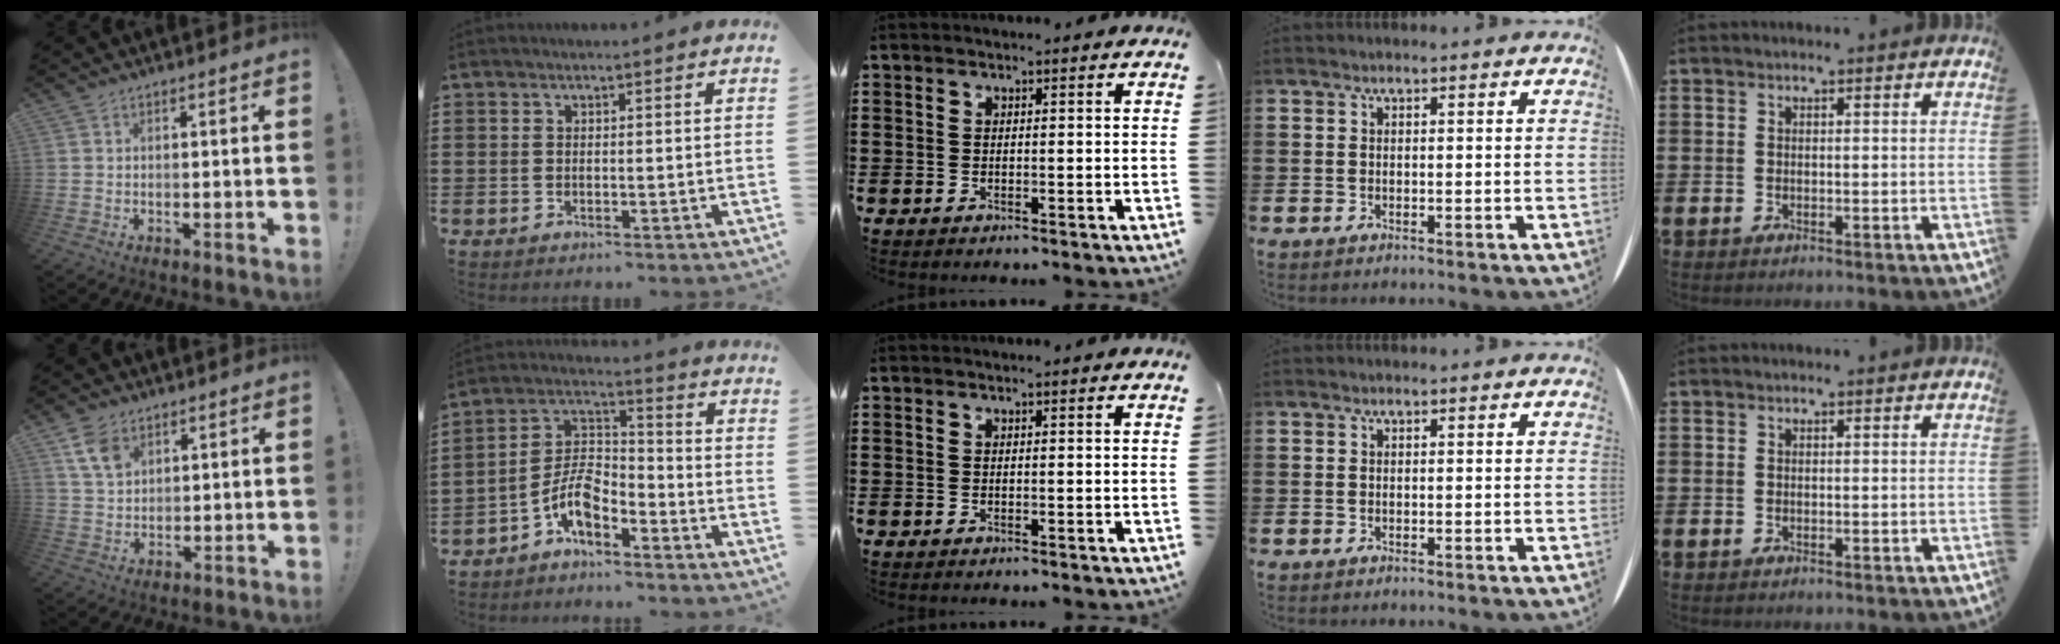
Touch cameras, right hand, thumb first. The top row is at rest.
{"thumb": {"total": 7.6, "force": [4.0, 5.0, 4.0], "torque": [-0.066, -0.012, 0.080]}, "index": {"total": 7.4, "force": [-4.9, 3.2, 4.5], "torque": [-0.107, -0.004, -0.101]}}